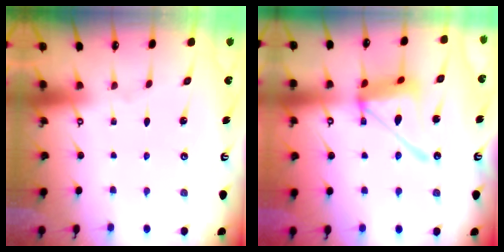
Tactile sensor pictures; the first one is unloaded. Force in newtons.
{"total": 14.5, "press": 14.4, "slide": 1.6}